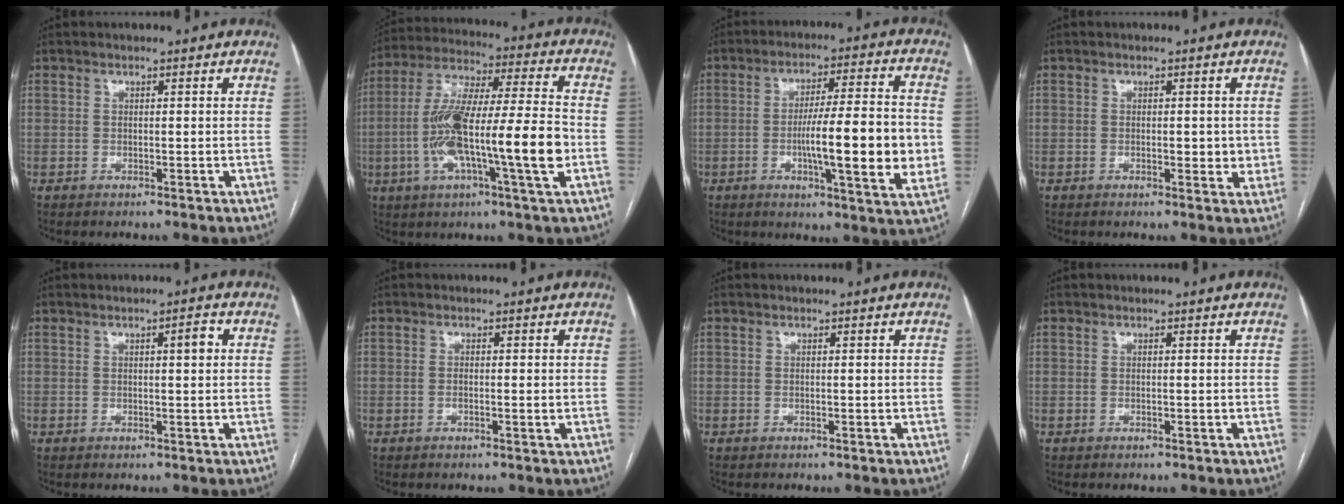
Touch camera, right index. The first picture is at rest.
{"total": 18.5, "force": [-3.8, 1.4, 18.0], "torque": [-0.338, 0.006, -0.065]}
{"total": 15.5, "force": [-2.3, 1.0, 15.3], "torque": [-0.234, -0.001, -0.035]}
{"total": 2.9, "force": [-0.1, 1.4, 2.5], "torque": [-0.035, 0.000, 0.002]}
{"total": 2.2, "force": [0.5, 0.4, 2.1], "torque": [-0.032, 0.006, 0.009]}
{"total": 1.3, "force": [-0.1, 0.2, 1.3], "torque": [-0.024, 0.001, 0.002]}
{"total": 0.0}
{"total": 0.0}